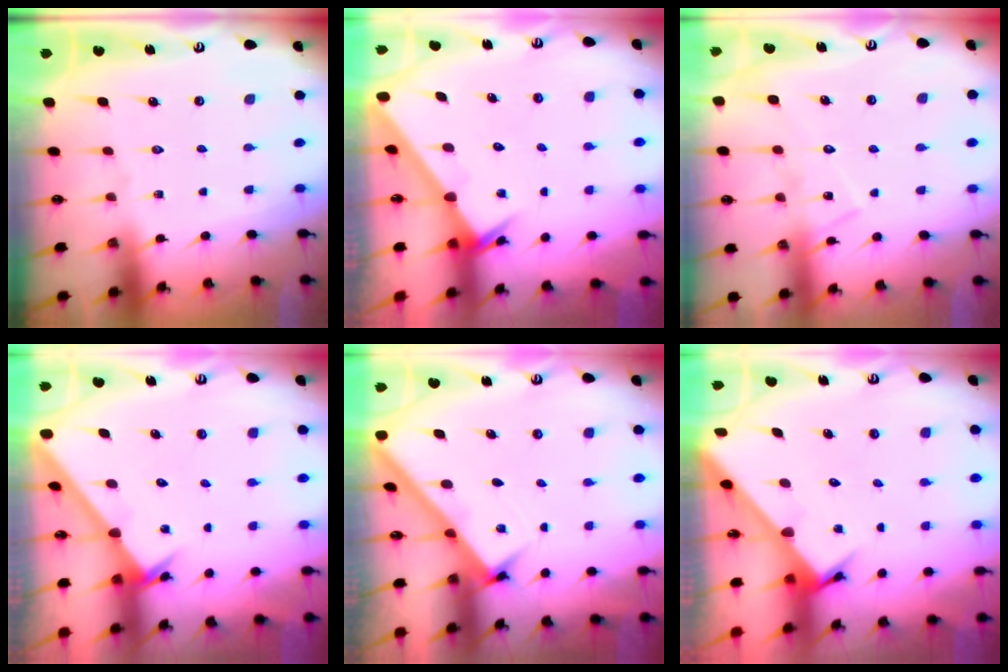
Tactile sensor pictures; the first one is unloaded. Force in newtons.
{"total": 2.5, "press": 2.5, "slide": 0.3}
{"total": 9.8, "press": 9.8, "slide": 0.7}
{"total": 2.6, "press": 2.6, "slide": 0.1}
{"total": 2.9, "press": 2.8, "slide": 0.4}
{"total": 3.4, "press": 3.4, "slide": 0.2}